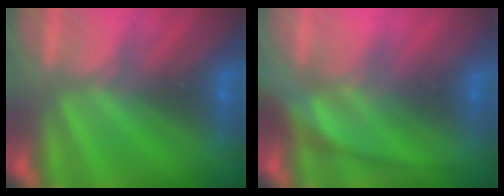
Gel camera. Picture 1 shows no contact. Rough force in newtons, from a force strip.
{"total": 3.2}